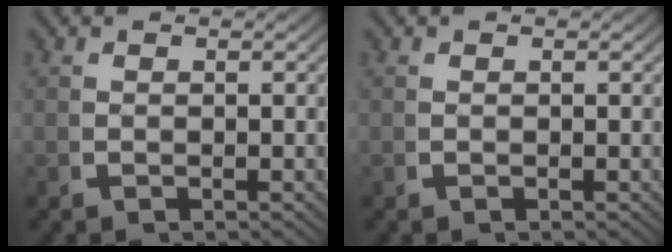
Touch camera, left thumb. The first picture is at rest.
{"total": 0.0}